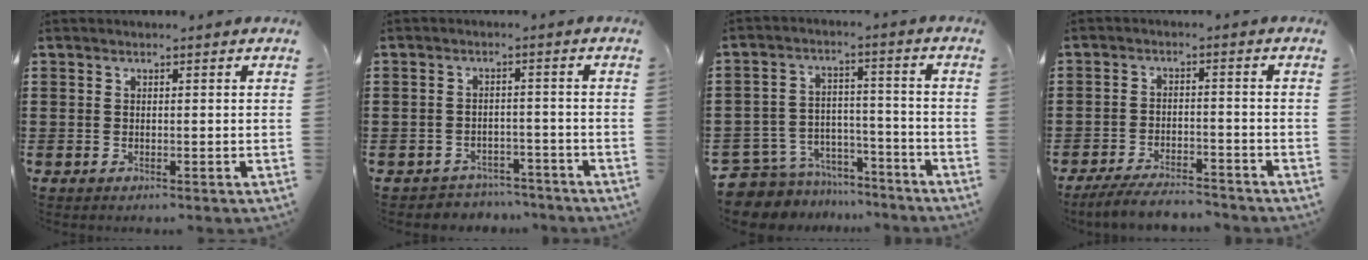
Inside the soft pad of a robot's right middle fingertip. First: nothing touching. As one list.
[{"total": 3.1, "force": [-3.0, 0.7, -0.2], "torque": [-0.005, 0.001, -0.067]}, {"total": 6.9, "force": [-6.6, 1.8, 0.4], "torque": [-0.027, 0.011, -0.138]}, {"total": 4.9, "force": [-4.6, 0.6, 1.6], "torque": [-0.032, -0.001, -0.091]}]